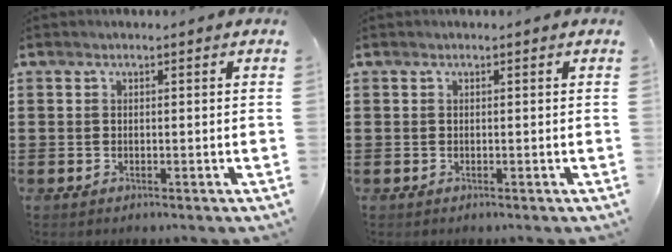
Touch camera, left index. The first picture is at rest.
{"total": 0.0}